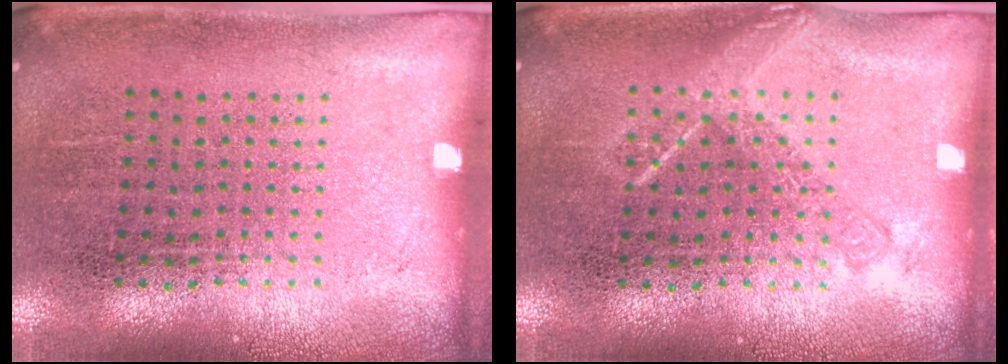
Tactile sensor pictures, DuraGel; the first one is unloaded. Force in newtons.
{"total": 2.1, "press": 2.0, "slide": 0.2}